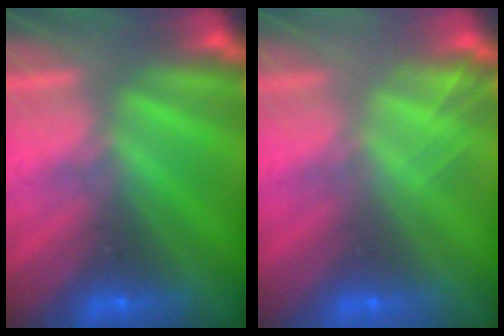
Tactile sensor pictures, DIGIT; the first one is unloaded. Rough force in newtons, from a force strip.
{"total": 2.0}